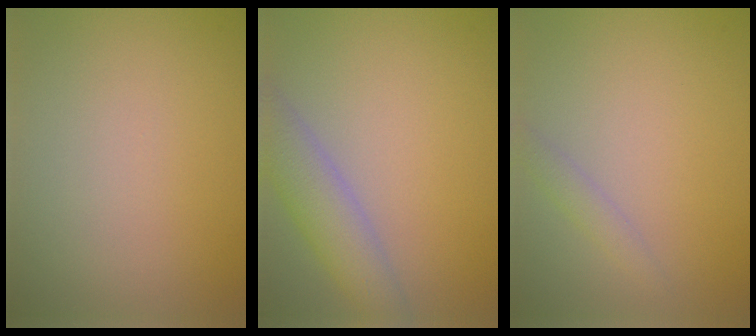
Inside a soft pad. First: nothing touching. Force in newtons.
{"total": 4.6, "press": 4.6, "slide": 0.3}
{"total": 1.3, "press": 1.3, "slide": 0.1}